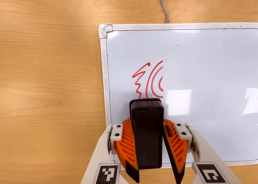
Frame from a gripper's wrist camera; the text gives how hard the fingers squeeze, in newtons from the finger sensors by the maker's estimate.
{"total": 10.4, "left": 10.2, "right": 10.6}